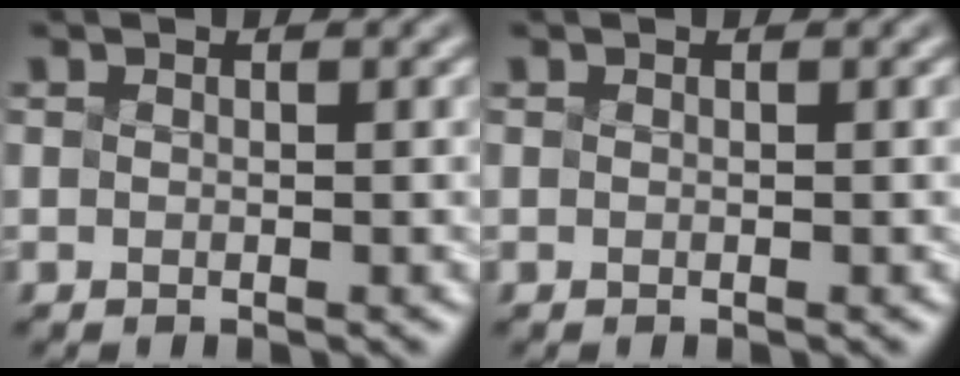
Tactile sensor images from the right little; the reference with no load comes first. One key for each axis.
{"total": 0.0}